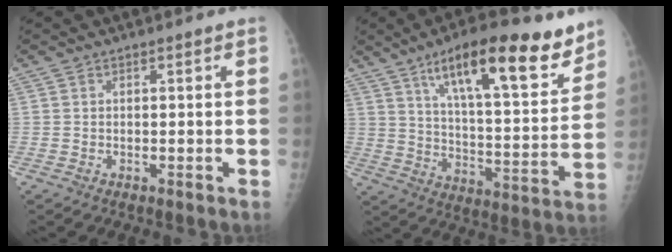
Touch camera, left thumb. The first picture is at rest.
{"total": 22.5, "force": [13.8, 6.6, 16.4], "torque": [-0.221, -0.052, 0.219]}